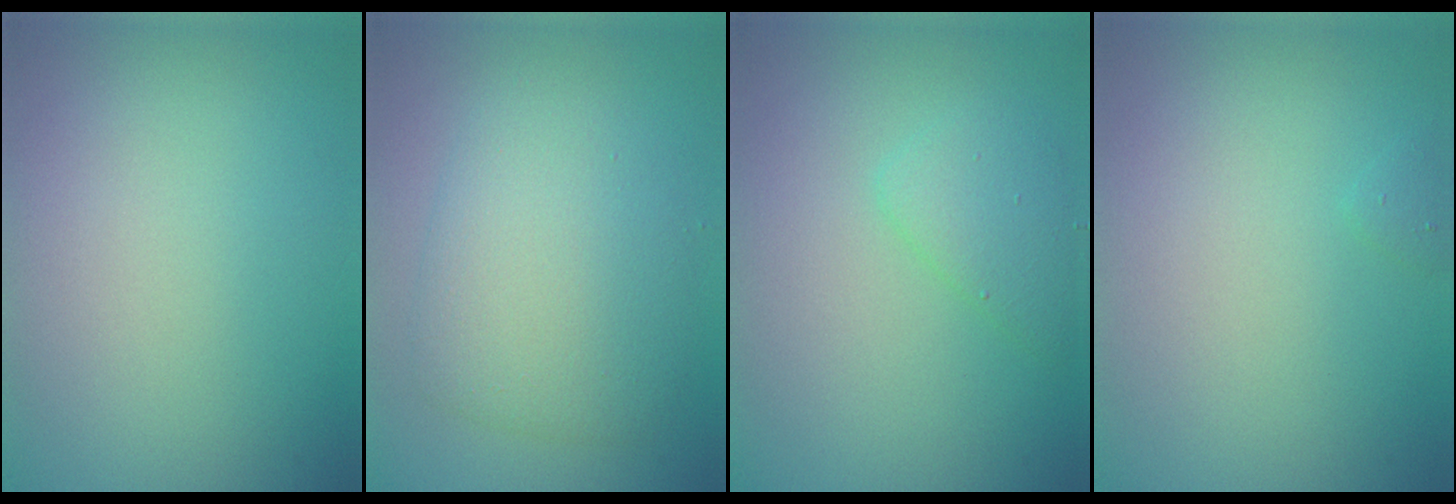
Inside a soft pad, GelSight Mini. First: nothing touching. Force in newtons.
{"total": 5.4, "press": 5.4, "slide": 0.0}
{"total": 2.1, "press": 2.1, "slide": 0.2}
{"total": 0.6, "press": 0.6, "slide": 0.0}